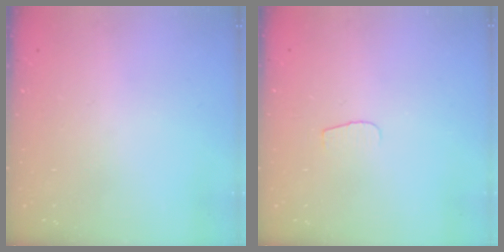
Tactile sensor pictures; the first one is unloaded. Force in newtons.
{"total": 4.0, "press": 4.0, "slide": 0.4}